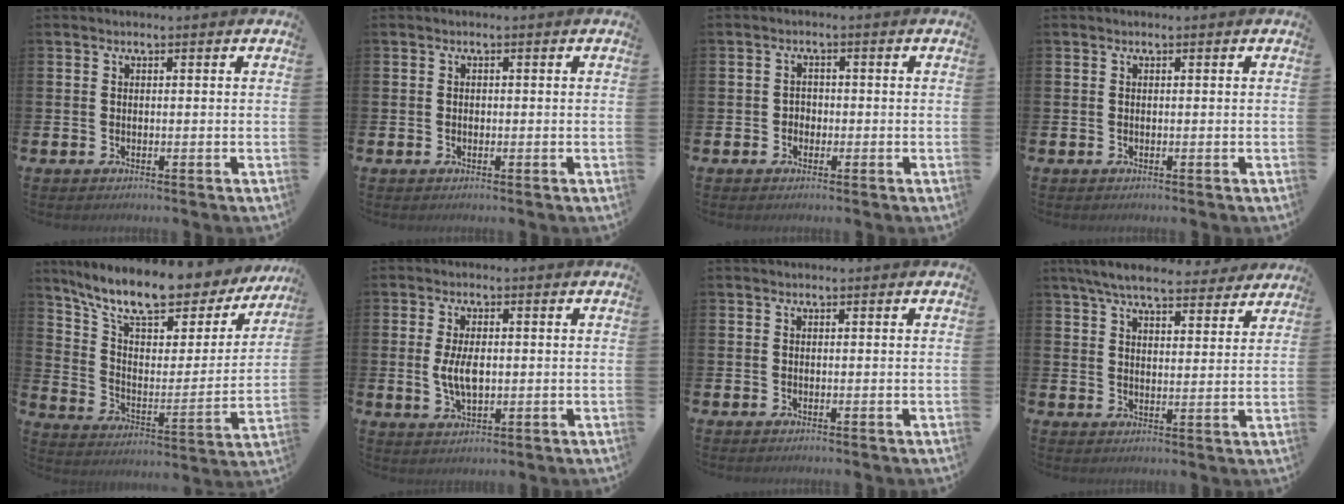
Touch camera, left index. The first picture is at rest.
{"total": 0.6, "force": [-0.1, 0.6, 0.2], "torque": [-0.009, 0.008, -0.004]}
{"total": 1.6, "force": [-0.6, 1.5, 0.4], "torque": [-0.007, 0.004, -0.015]}
{"total": 0.0}
{"total": 12.1, "force": [10.1, 3.4, 5.7], "torque": [-0.136, -0.066, 0.172]}
{"total": 5.0, "force": [0.2, 2.6, 4.2], "torque": [-0.077, 0.000, -0.003]}
{"total": 0.0}
{"total": 7.2, "force": [6.7, 1.5, 2.3], "torque": [-0.051, -0.032, 0.118]}